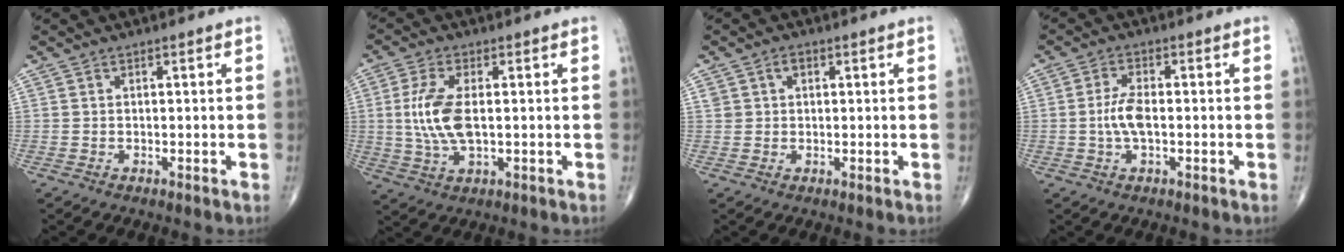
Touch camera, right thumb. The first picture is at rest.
{"total": 9.1, "force": [0.4, 4.1, 8.1], "torque": [-0.179, -0.005, 0.011]}
{"total": 2.2, "force": [0.9, 1.7, 1.2], "torque": [-0.012, 0.002, 0.016]}
{"total": 4.7, "force": [-0.5, 1.9, 4.3], "torque": [-0.093, 0.007, -0.013]}